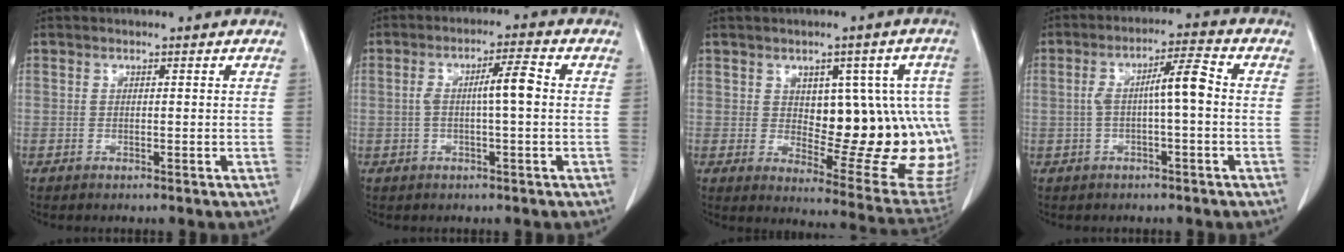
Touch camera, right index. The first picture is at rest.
{"total": 5.2, "force": [0.2, 0.6, 5.1], "torque": [-0.089, 0.019, 0.007]}
{"total": 17.2, "force": [0.7, 7.5, 15.5], "torque": [-0.152, 0.015, 0.032]}
{"total": 6.1, "force": [-0.1, 0.8, 6.0], "torque": [-0.107, 0.026, 0.004]}